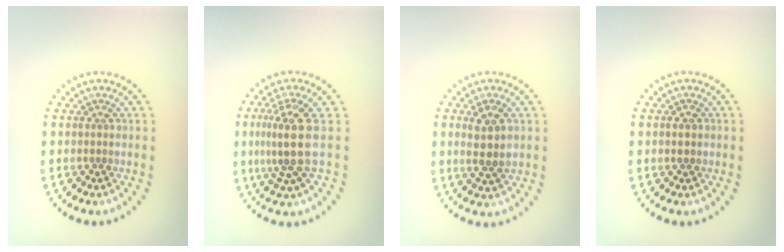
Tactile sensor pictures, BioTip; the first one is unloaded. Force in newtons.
{"total": 3.8, "press": 2.9, "slide": 2.5}
{"total": 2.8, "press": 2.7, "slide": 0.8}
{"total": 1.4, "press": 1.4, "slide": 0.2}